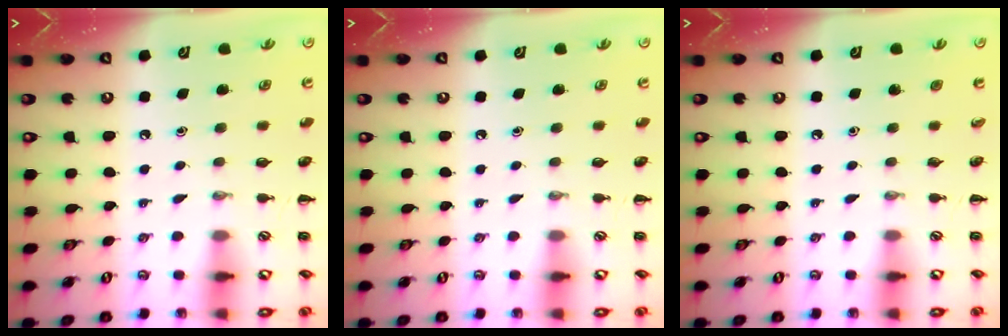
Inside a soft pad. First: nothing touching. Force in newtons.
{"total": 0.0}
{"total": 0.0}